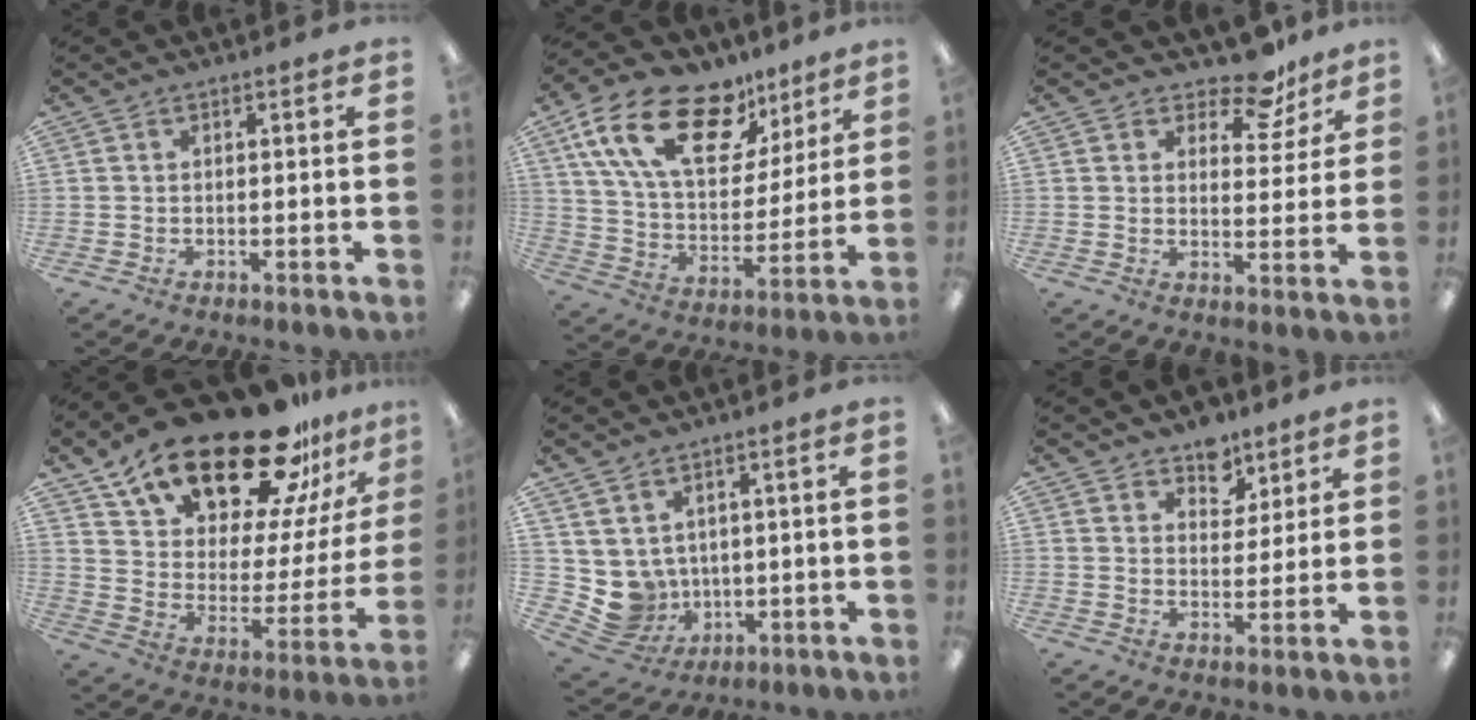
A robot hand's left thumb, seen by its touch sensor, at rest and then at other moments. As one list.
[{"total": 21.8, "force": [12.6, 11.4, 13.7], "torque": [-0.245, -0.053, 0.226]}, {"total": 9.0, "force": [7.2, 4.0, 3.4], "torque": [-0.047, -0.047, 0.128]}, {"total": 24.0, "force": [19.0, 8.5, 12.0], "torque": [-0.195, -0.131, 0.325]}, {"total": 6.7, "force": [2.2, 6.2, 1.2], "torque": [-0.068, -0.029, 0.050]}, {"total": 6.9, "force": [5.5, 4.0, 1.1], "torque": [-0.008, -0.037, 0.098]}]